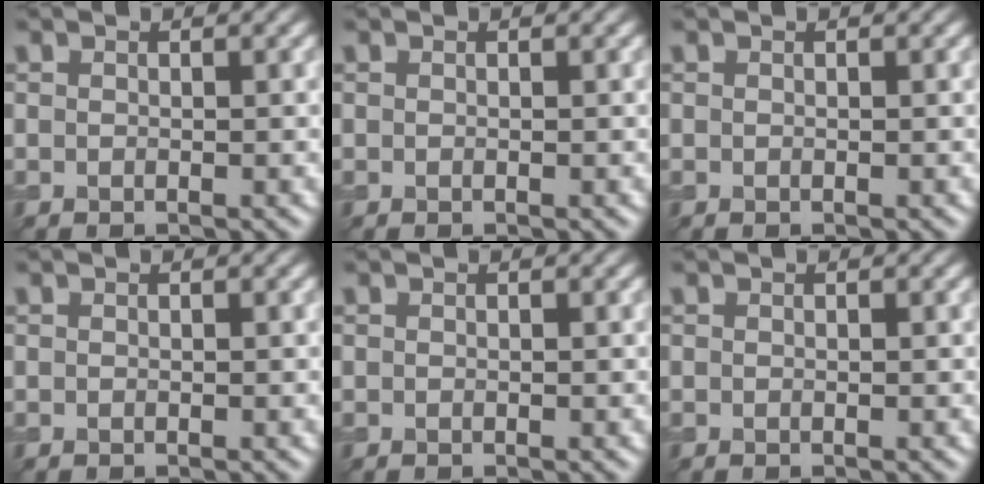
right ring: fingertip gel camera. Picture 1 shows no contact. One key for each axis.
{"total": 0.0}
{"total": 0.0}
{"total": 0.0}
{"total": 0.0}
{"total": 0.0}